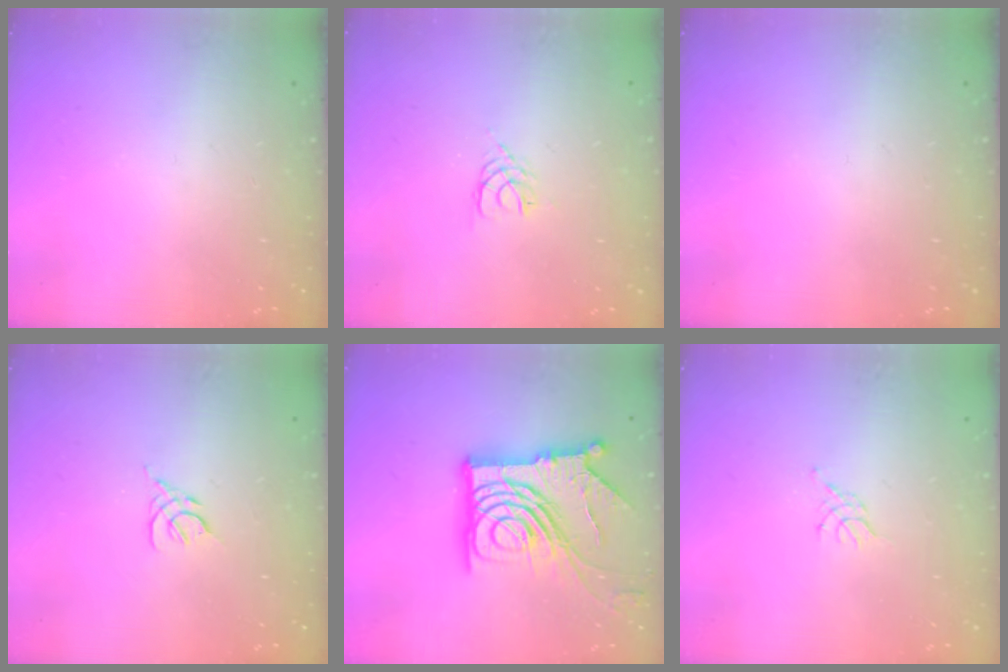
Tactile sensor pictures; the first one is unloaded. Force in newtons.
{"total": 2.0, "press": 1.9, "slide": 0.3}
{"total": 0.0}
{"total": 2.4, "press": 2.3, "slide": 0.6}
{"total": 20.3, "press": 20.2, "slide": 2.3}
{"total": 2.3, "press": 2.2, "slide": 0.5}